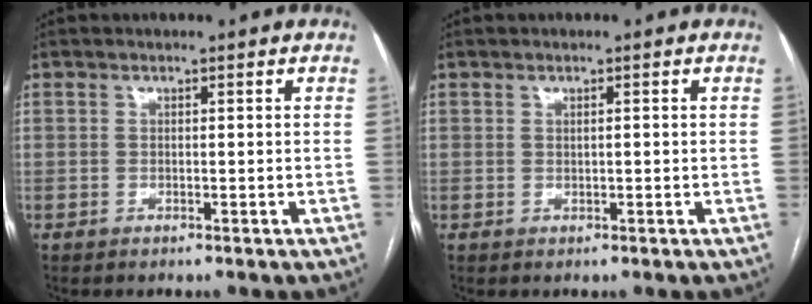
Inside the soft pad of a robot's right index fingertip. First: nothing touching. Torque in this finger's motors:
{"motor_torque": [-0.27, -0.05, -0.05, -0.01]}